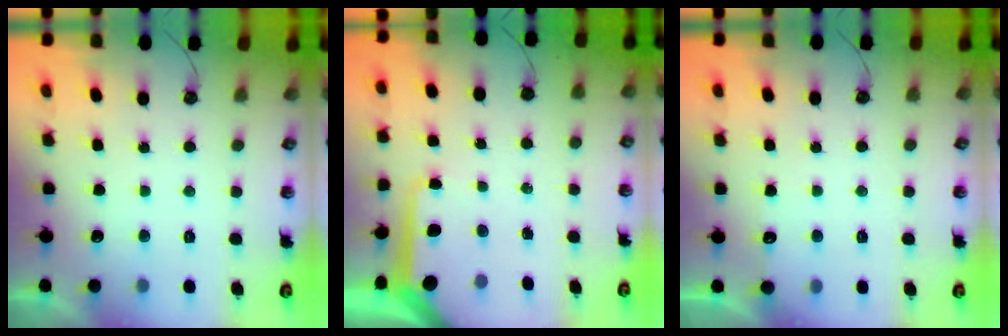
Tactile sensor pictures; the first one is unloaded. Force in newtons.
{"total": 8.3, "press": 8.3, "slide": 0.7}
{"total": 4.8, "press": 4.8, "slide": 0.5}